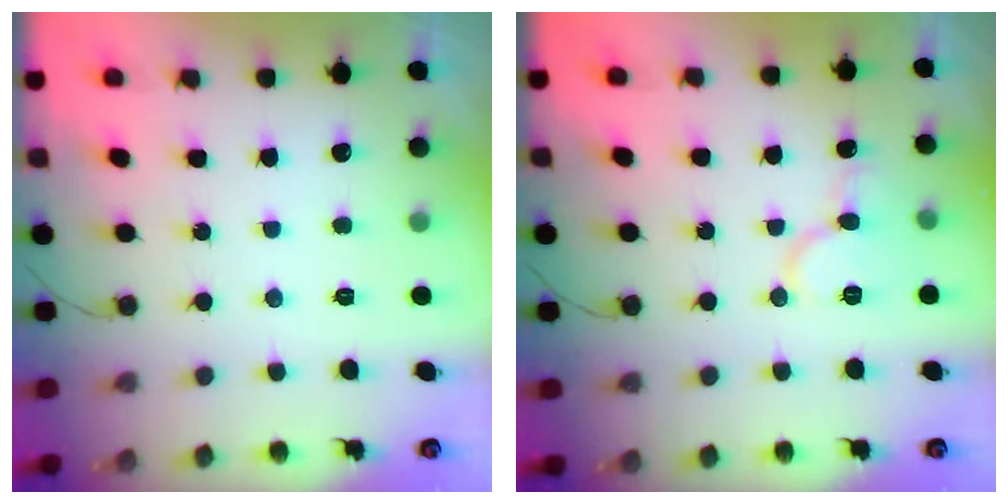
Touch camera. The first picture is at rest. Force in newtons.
{"total": 10.0, "press": 9.9, "slide": 1.0}